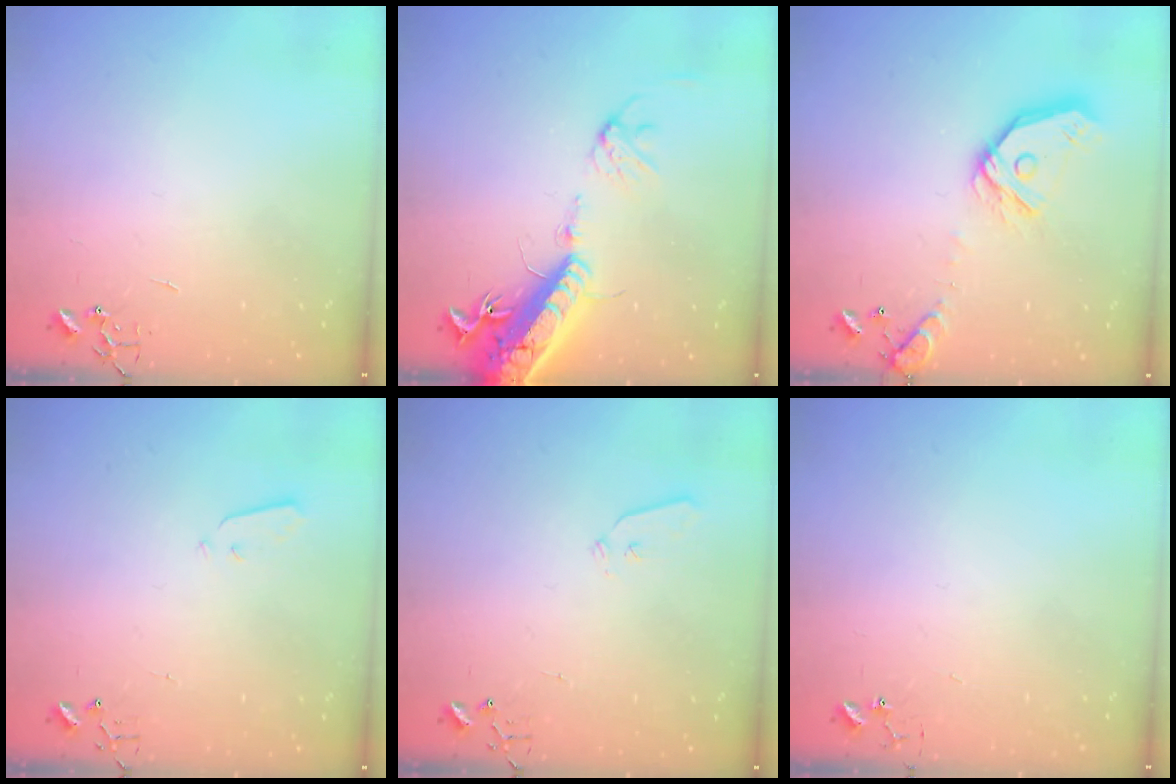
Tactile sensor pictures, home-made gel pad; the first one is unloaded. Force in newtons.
{"total": 18.2, "press": 17.7, "slide": 4.2}
{"total": 15.9, "press": 15.7, "slide": 2.2}
{"total": 3.2, "press": 3.2, "slide": 0.1}
{"total": 4.4, "press": 4.4, "slide": 0.7}
{"total": 3.5, "press": 3.4, "slide": 0.4}